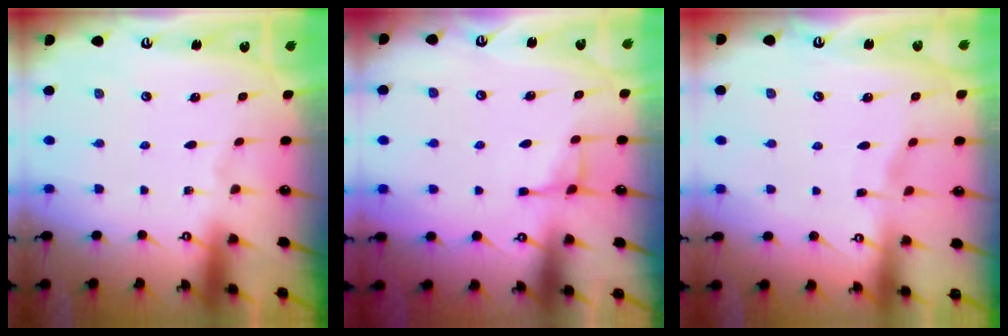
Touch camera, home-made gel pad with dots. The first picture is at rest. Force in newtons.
{"total": 4.3, "press": 4.2, "slide": 0.8}
{"total": 2.8, "press": 2.8, "slide": 0.4}